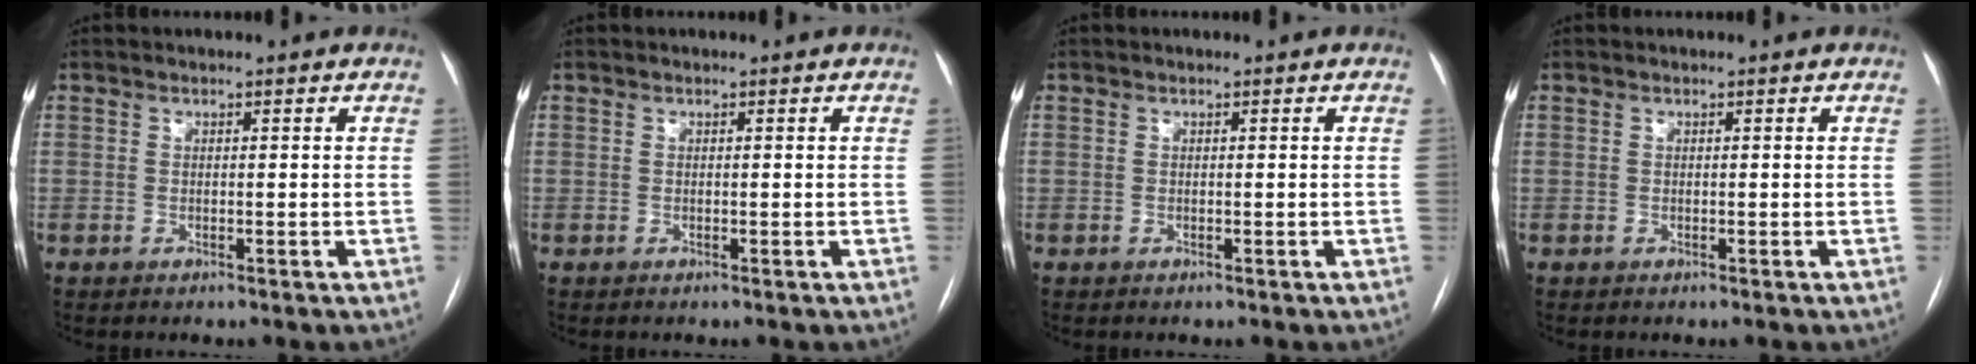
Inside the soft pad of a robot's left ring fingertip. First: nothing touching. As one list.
[{"total": 0.0}, {"total": 0.0}, {"total": 0.0}]